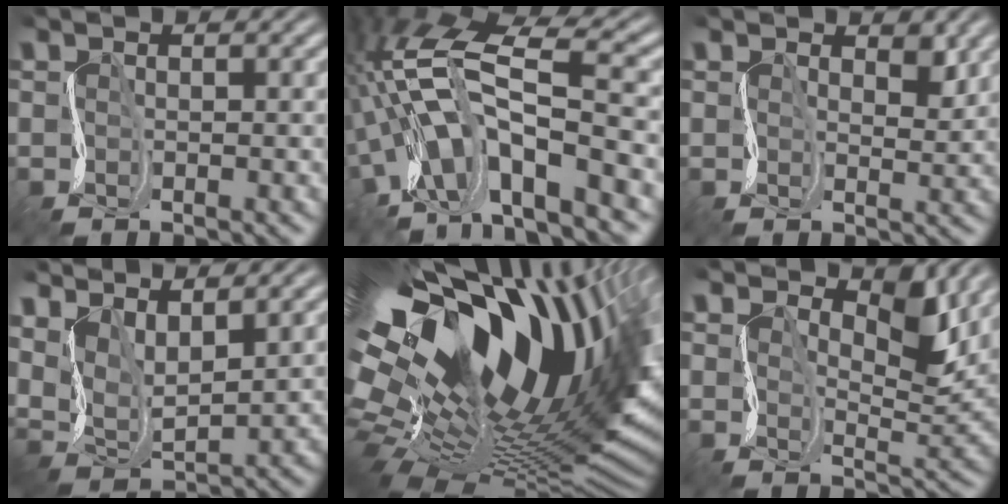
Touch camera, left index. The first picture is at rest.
{"total": 12.1, "force": [-2.1, 4.9, 10.9], "torque": [-0.217, 0.019, -0.037]}
{"total": 2.0, "force": [1.4, 1.1, 1.0], "torque": [-0.013, -0.002, 0.023]}
{"total": 5.0, "force": [3.7, 2.0, 2.8], "torque": [-0.063, -0.001, 0.077]}
{"total": 20.1, "force": [5.8, 10.5, 16.1], "torque": [-0.288, -0.010, 0.109]}
{"total": 4.7, "force": [3.2, 1.9, 2.9], "torque": [-0.038, -0.007, 0.048]}